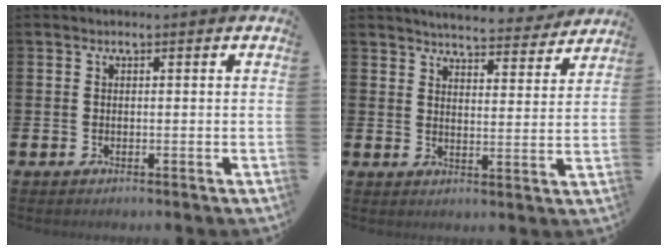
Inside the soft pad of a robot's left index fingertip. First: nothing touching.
{"total": 5.2, "force": [5.2, 0.5, 0.4], "torque": [-0.012, -0.041, 0.089]}